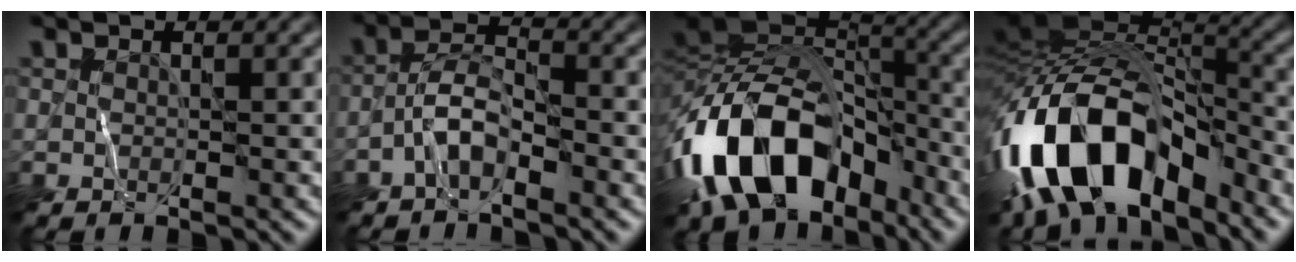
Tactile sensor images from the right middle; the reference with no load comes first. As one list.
[{"total": 3.1, "force": [-1.9, 1.0, 2.2], "torque": [-0.039, 0.015, -0.046]}, {"total": 15.5, "force": [-6.5, 9.6, 10.3], "torque": [-0.184, 0.012, -0.115]}, {"total": 15.1, "force": [-7.2, 8.1, 10.6], "torque": [-0.186, 0.014, -0.129]}]